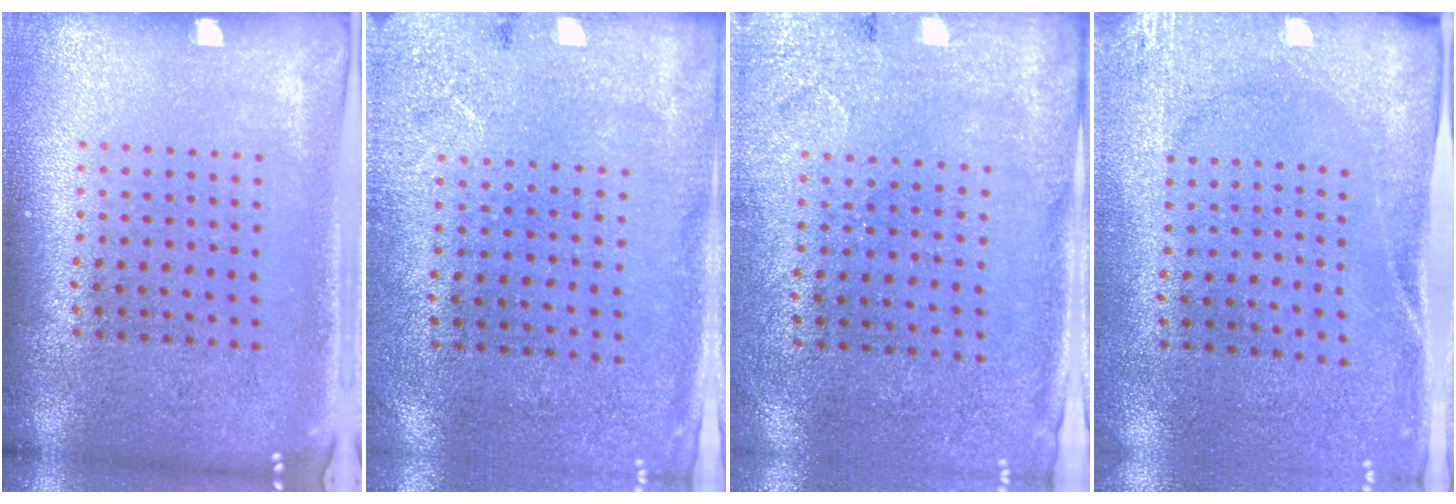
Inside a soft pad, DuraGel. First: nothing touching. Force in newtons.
{"total": 2.6, "press": 2.1, "slide": 1.6}
{"total": 2.7, "press": 2.2, "slide": 1.5}
{"total": 2.7, "press": 2.1, "slide": 1.7}